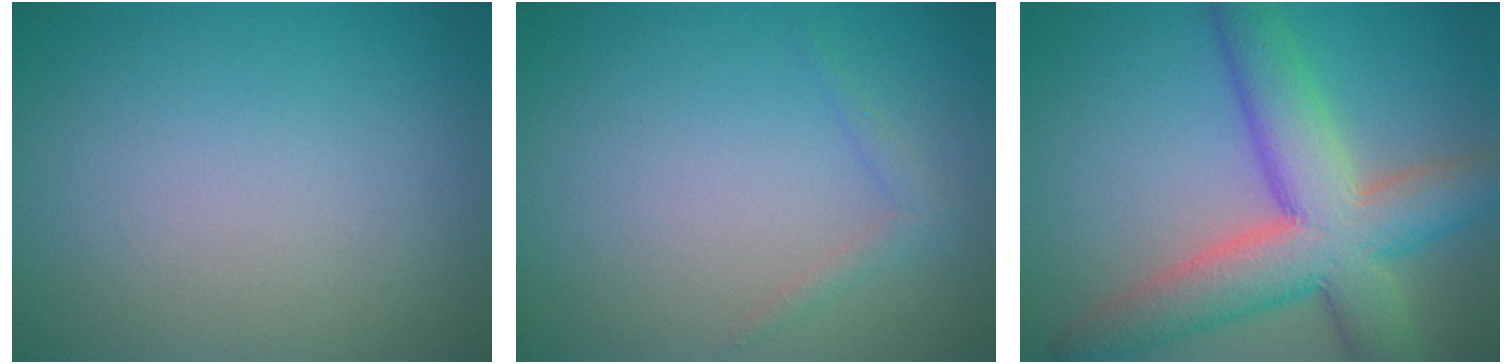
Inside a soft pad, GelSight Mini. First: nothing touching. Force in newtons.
{"total": 1.1, "press": 1.1, "slide": 0.1}
{"total": 9.5, "press": 9.5, "slide": 0.5}